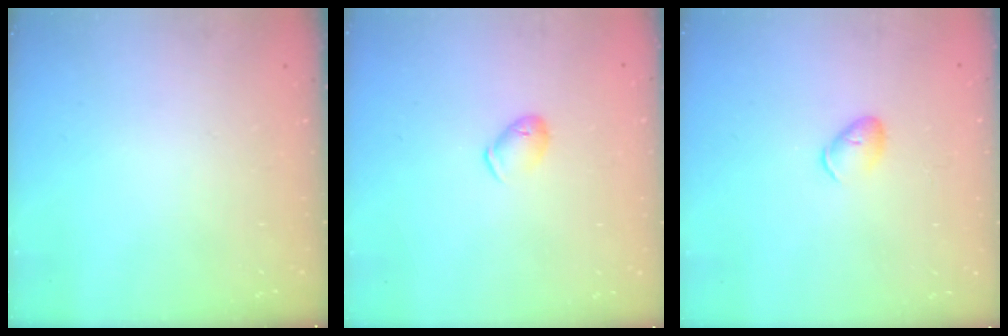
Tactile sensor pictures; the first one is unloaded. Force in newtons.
{"total": 6.2, "press": 6.2, "slide": 1.1}
{"total": 5.5, "press": 5.4, "slide": 0.8}